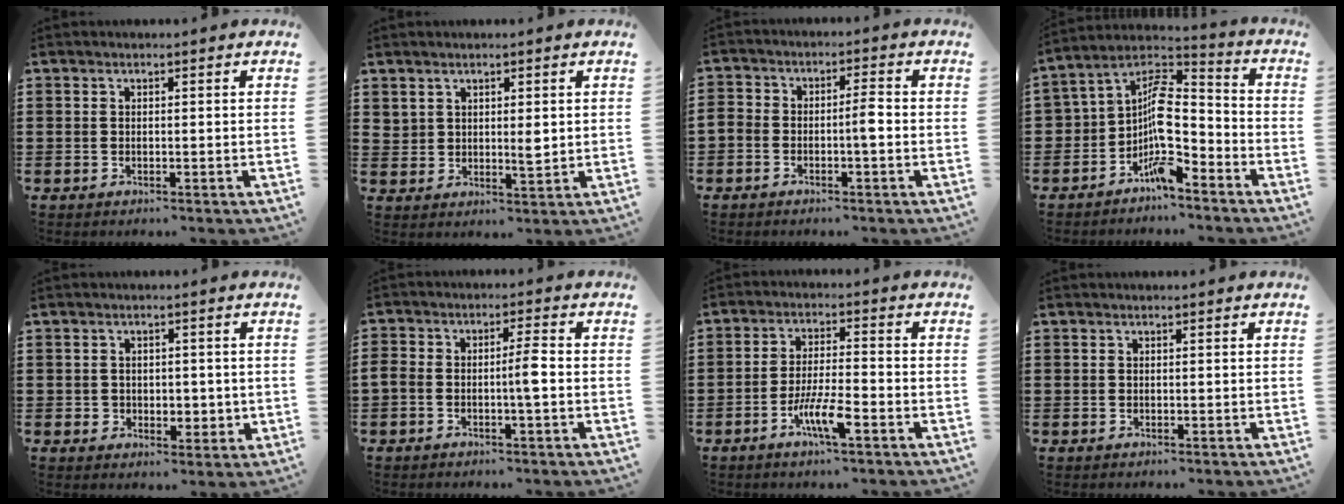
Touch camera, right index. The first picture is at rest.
{"total": 2.8, "force": [1.7, 1.5, 1.7], "torque": [-0.030, -0.001, 0.030]}
{"total": 2.9, "force": [-1.4, 0.9, 2.4], "torque": [-0.046, 0.006, -0.030]}
{"total": 9.5, "force": [-4.8, 4.6, 6.8], "torque": [-0.134, 0.003, -0.094]}
{"total": 2.5, "force": [0.0, 2.3, 1.0], "torque": [-0.021, 0.009, -0.005]}
{"total": 3.7, "force": [-1.2, 0.7, 3.4], "torque": [-0.071, 0.002, -0.028]}
{"total": 6.3, "force": [-3.3, 0.9, 5.3], "torque": [-0.113, -0.008, -0.064]}
{"total": 0.0}